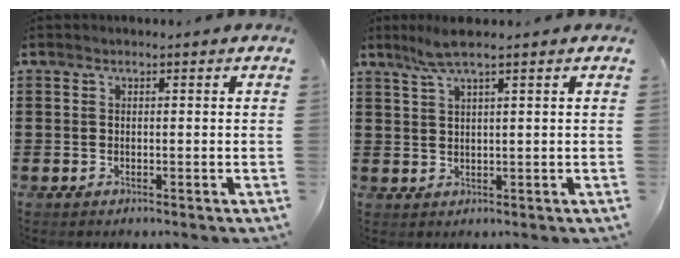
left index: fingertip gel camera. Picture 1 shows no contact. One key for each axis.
{"total": 3.5, "fx": 2.3, "fy": -0.2, "fz": 2.6, "tx": -0.056, "ty": 0.002, "tz": 0.043}